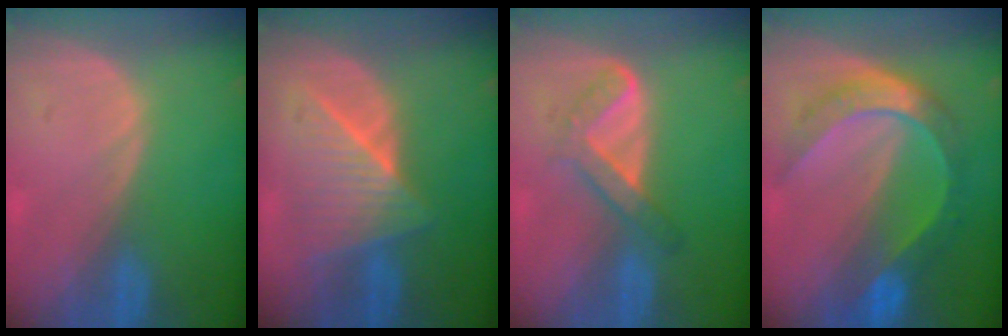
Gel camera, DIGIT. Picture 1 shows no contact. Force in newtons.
{"total": 7.0, "press": 7.0, "slide": 0.2}
{"total": 4.8, "press": 4.7, "slide": 0.7}
{"total": 8.5, "press": 8.5, "slide": 0.7}